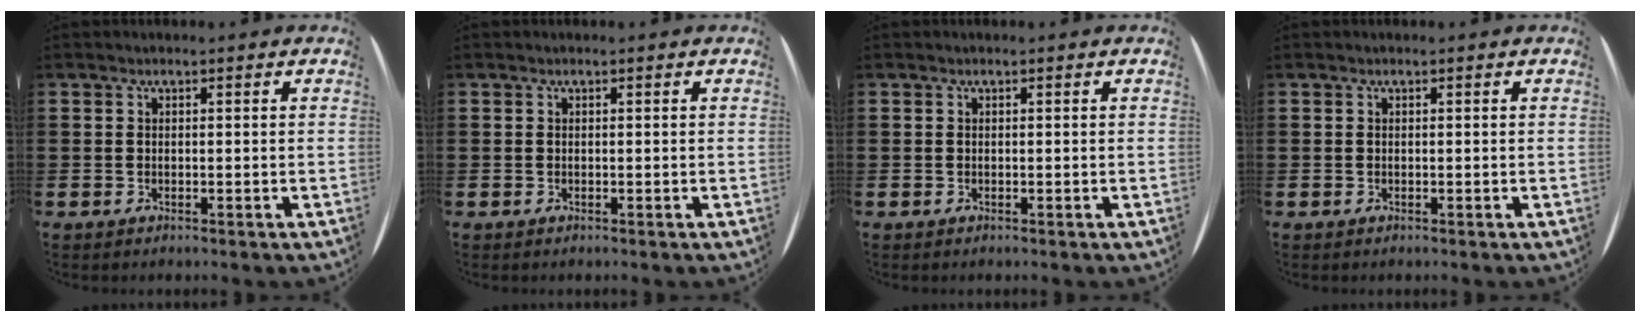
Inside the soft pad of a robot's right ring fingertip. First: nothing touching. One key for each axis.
{"total": 0.0}
{"total": 0.0}
{"total": 0.0}